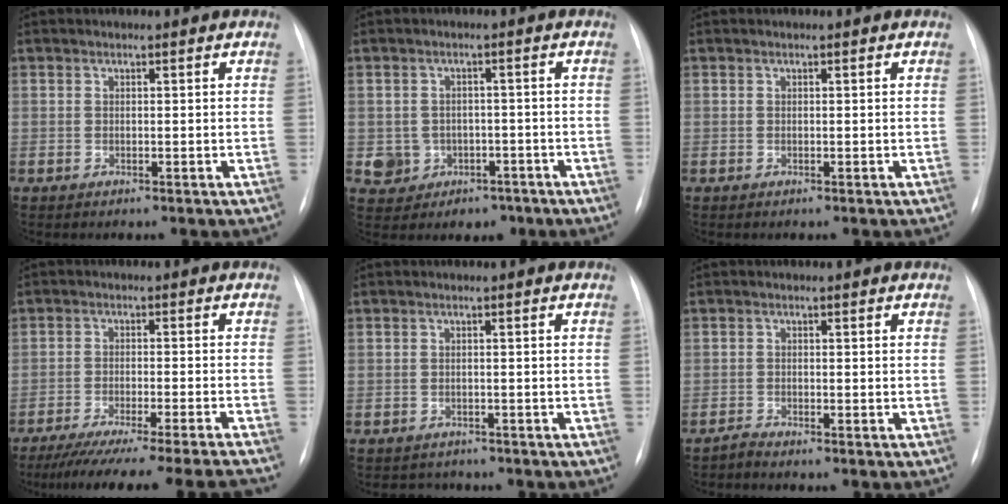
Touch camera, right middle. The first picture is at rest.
{"total": 6.0, "force": [-2.2, 5.5, 1.2], "torque": [-0.020, 0.015, -0.018]}
{"total": 0.0}
{"total": 18.5, "force": [-16.5, -1.7, 8.1], "torque": [-0.097, -0.051, -0.238]}
{"total": 2.5, "force": [-2.2, 1.2, -0.5], "torque": [0.002, 0.004, -0.031]}
{"total": 1.0, "force": [-1.0, -0.3, 0.0], "torque": [-0.005, -0.007, -0.019]}